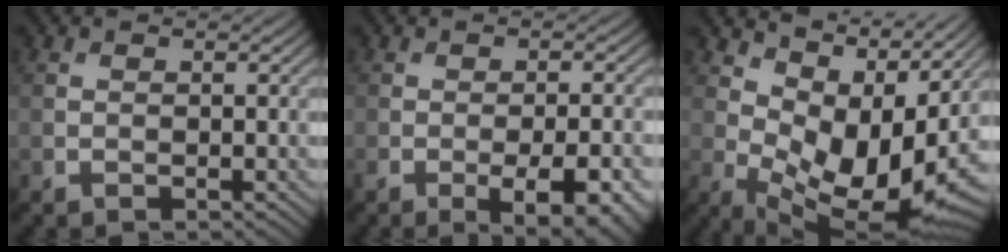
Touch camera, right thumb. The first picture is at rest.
{"total": 7.9, "force": [-3.6, 2.7, 6.5], "torque": [-0.094, -0.010, -0.038]}
{"total": 11.7, "force": [4.2, 6.2, 8.9], "torque": [-0.161, -0.017, 0.085]}